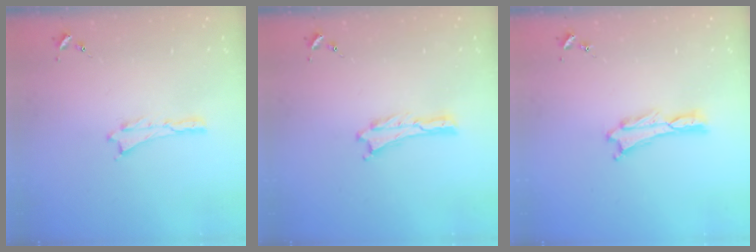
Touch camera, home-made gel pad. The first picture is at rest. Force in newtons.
{"total": 0.0}
{"total": 0.0}